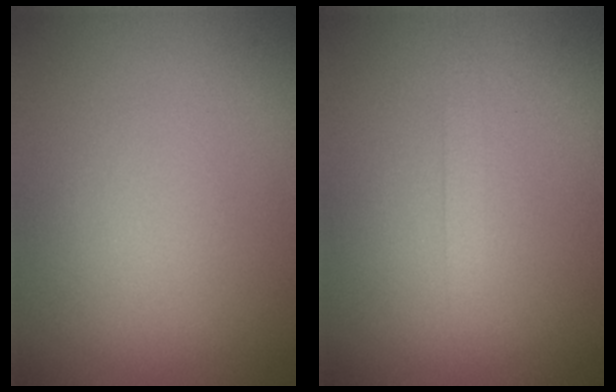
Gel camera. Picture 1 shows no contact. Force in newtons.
{"total": 1.2, "press": 1.2, "slide": 0.1}